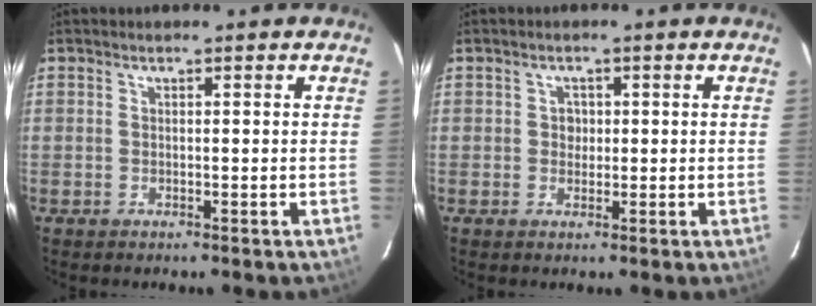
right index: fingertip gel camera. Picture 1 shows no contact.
{"total": 1.8, "force": [0.0, 1.8, 0.4], "torque": [-0.003, 0.006, 0.000]}